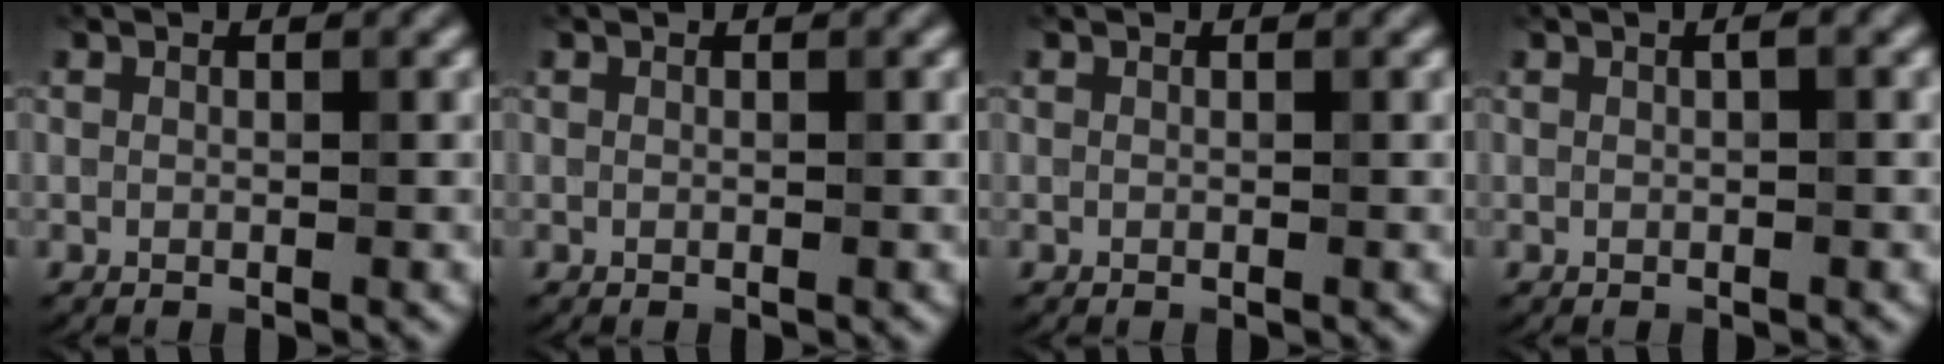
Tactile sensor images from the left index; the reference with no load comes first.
{"total": 0.0}
{"total": 0.0}
{"total": 0.7, "force": [0.1, 0.1, 0.7], "torque": [-0.012, 0.007, 0.004]}